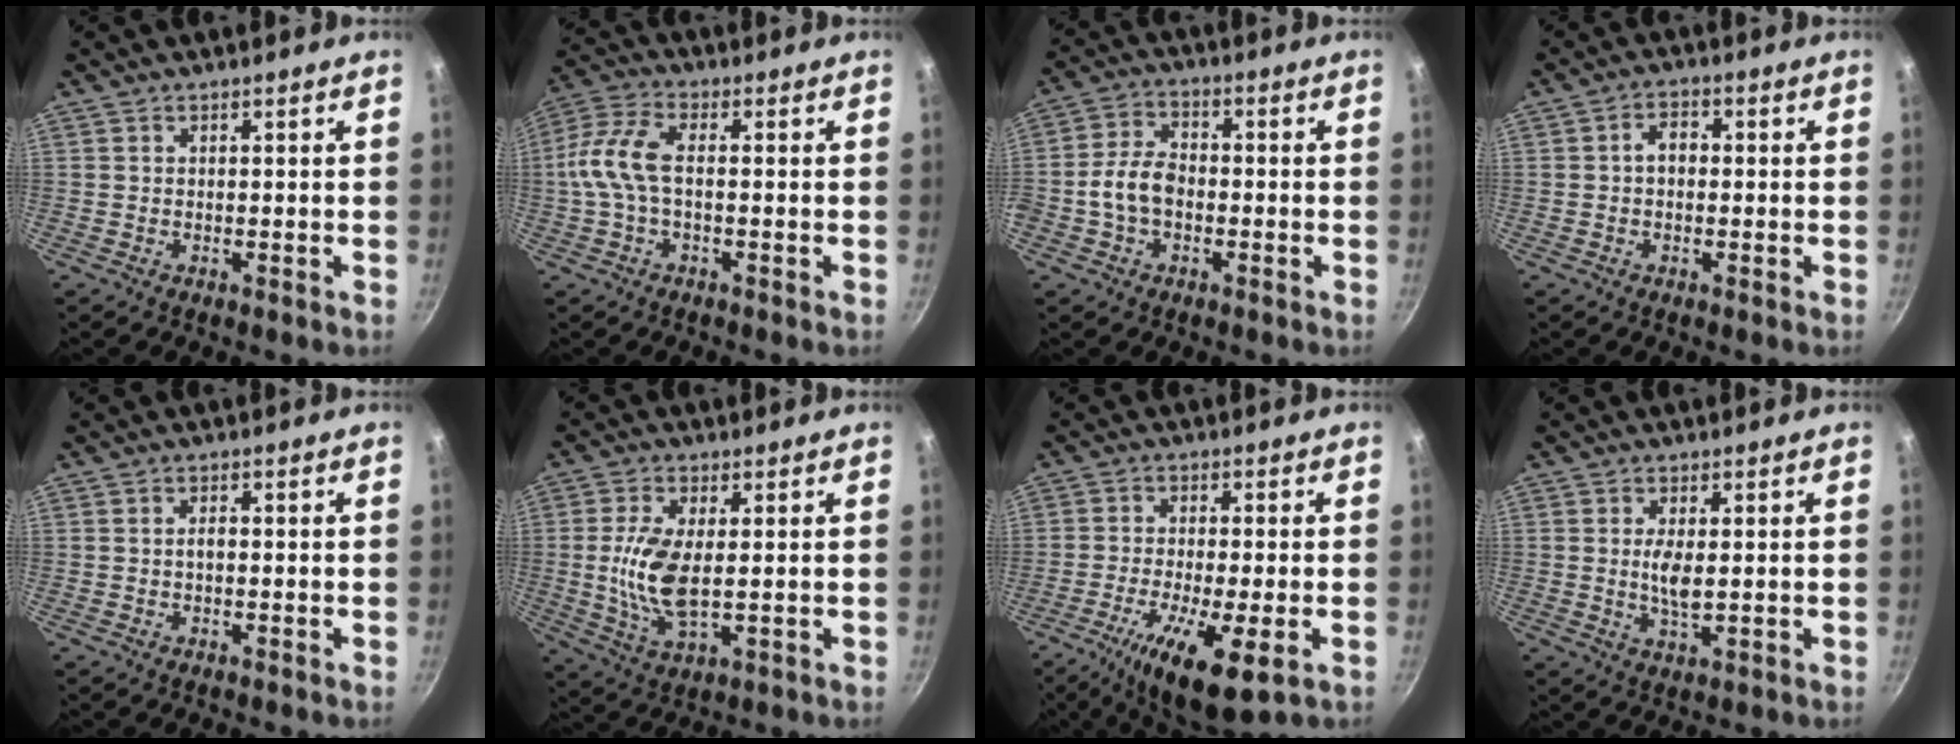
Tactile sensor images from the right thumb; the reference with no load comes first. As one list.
[{"total": 8.8, "force": [-0.6, 4.2, 7.7], "torque": [-0.175, 0.026, -0.027]}, {"total": 7.2, "force": [-1.7, 4.9, 5.0], "torque": [-0.083, 0.029, -0.041]}, {"total": 3.3, "force": [-0.1, 2.4, 2.3], "torque": [-0.026, 0.012, -0.007]}, {"total": 1.3, "force": [-0.2, 0.6, 1.1], "torque": [-0.018, 0.007, -0.004]}, {"total": 9.8, "force": [0.4, 4.4, 8.7], "torque": [-0.180, -0.008, 0.009]}, {"total": 13.4, "force": [-5.2, 3.8, 11.8], "torque": [-0.220, -0.004, -0.087]}, {"total": 4.3, "force": [0.4, 1.6, 3.9], "torque": [-0.079, -0.005, 0.008]}]